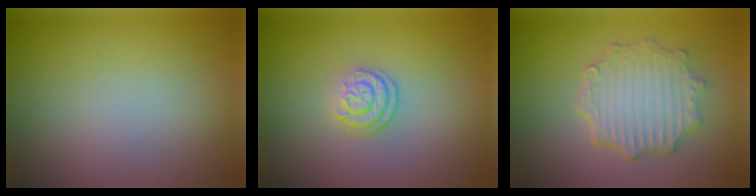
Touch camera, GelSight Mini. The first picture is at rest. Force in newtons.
{"total": 2.4, "press": 1.7, "slide": 1.7}
{"total": 4.8, "press": 3.9, "slide": 2.8}